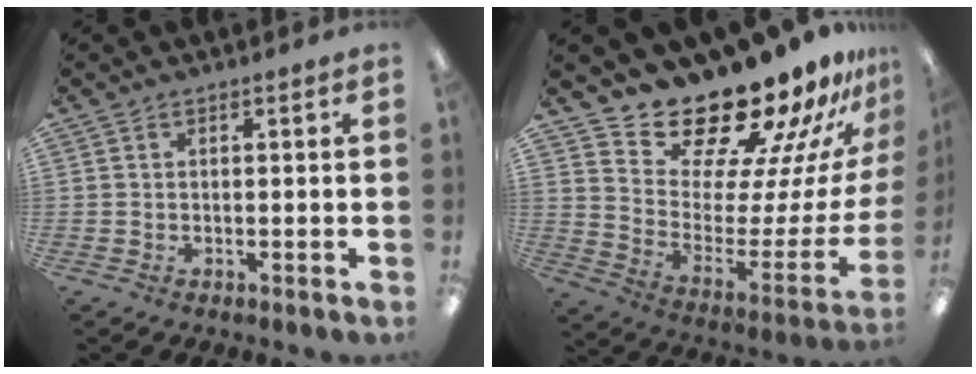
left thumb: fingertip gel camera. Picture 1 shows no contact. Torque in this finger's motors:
{"motor_torque": [0.62, 0.59, 0.30, -0.38, 0.14]}